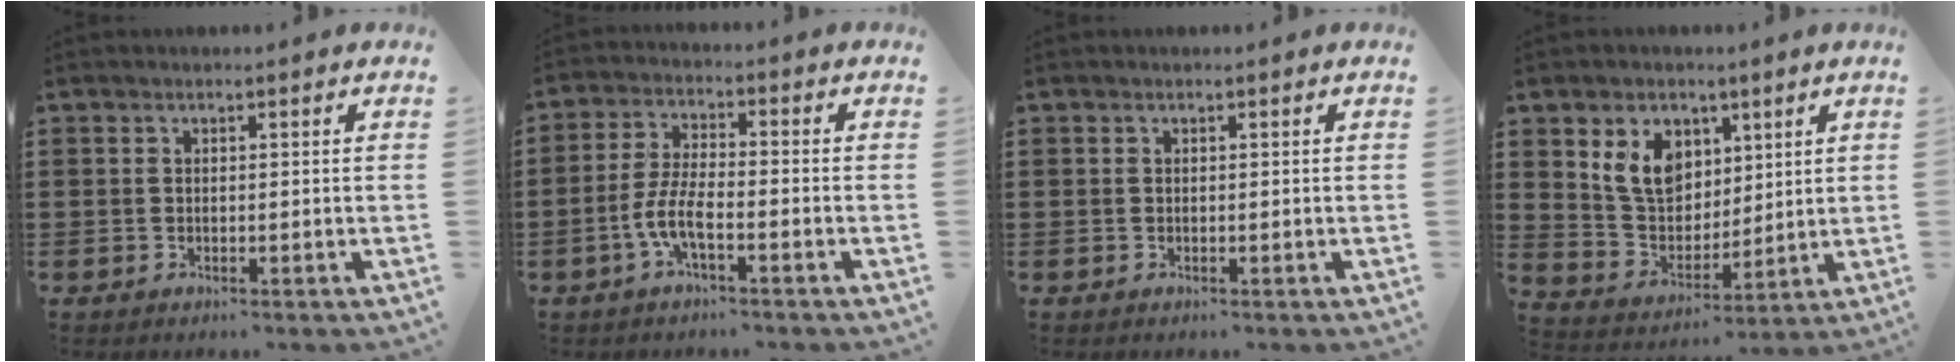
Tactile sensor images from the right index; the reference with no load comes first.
{"total": 5.9, "force": [-2.7, 1.4, 5.0], "torque": [-0.124, -0.012, -0.060]}
{"total": 0.0}
{"total": 8.1, "force": [3.7, 6.2, 3.6], "torque": [-0.091, 0.014, 0.070]}